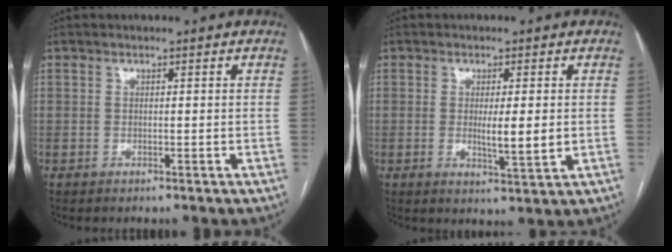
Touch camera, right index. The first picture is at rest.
{"total": 4.9, "force": [-0.1, 0.5, 4.9], "torque": [-0.080, -0.011, -0.001]}